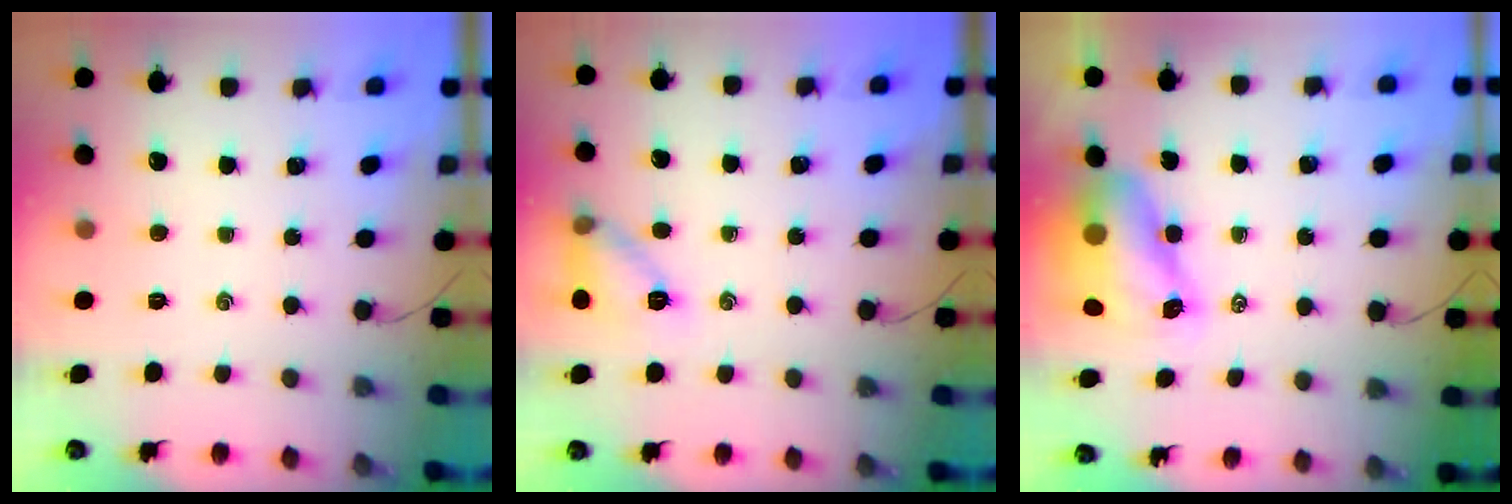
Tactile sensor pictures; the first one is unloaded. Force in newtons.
{"total": 9.4, "press": 9.3, "slide": 0.9}
{"total": 8.4, "press": 8.2, "slide": 1.7}